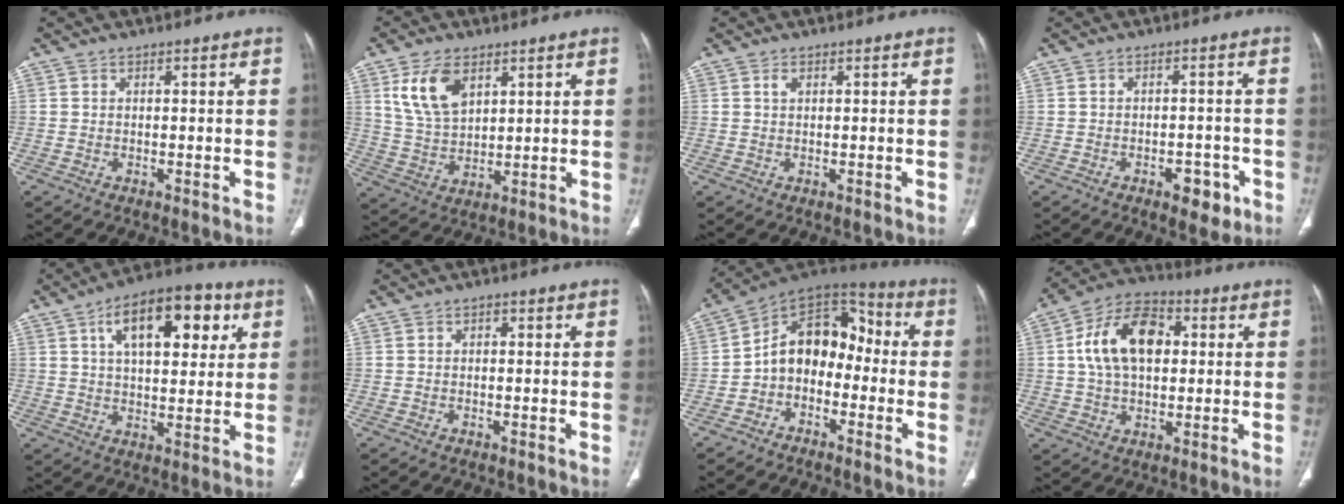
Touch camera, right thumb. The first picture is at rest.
{"total": 10.2, "force": [4.9, 5.9, 6.8], "torque": [-0.118, -0.017, 0.104]}
{"total": 1.0, "force": [0.5, 0.5, 0.7], "torque": [-0.015, 0.004, 0.010]}
{"total": 5.3, "force": [-2.6, 2.8, 3.6], "torque": [-0.029, 0.014, -0.030]}
{"total": 17.0, "force": [6.4, 8.3, 13.4], "torque": [-0.167, 0.002, 0.096]}
{"total": 0.9, "force": [0.2, 0.6, 0.7], "torque": [-0.007, 0.003, 0.000]}
{"total": 12.8, "force": [-2.2, 9.4, 8.4], "torque": [-0.097, 0.066, -0.055]}
{"total": 14.7, "force": [2.6, 9.4, 11.1], "torque": [-0.180, 0.020, 0.037]}